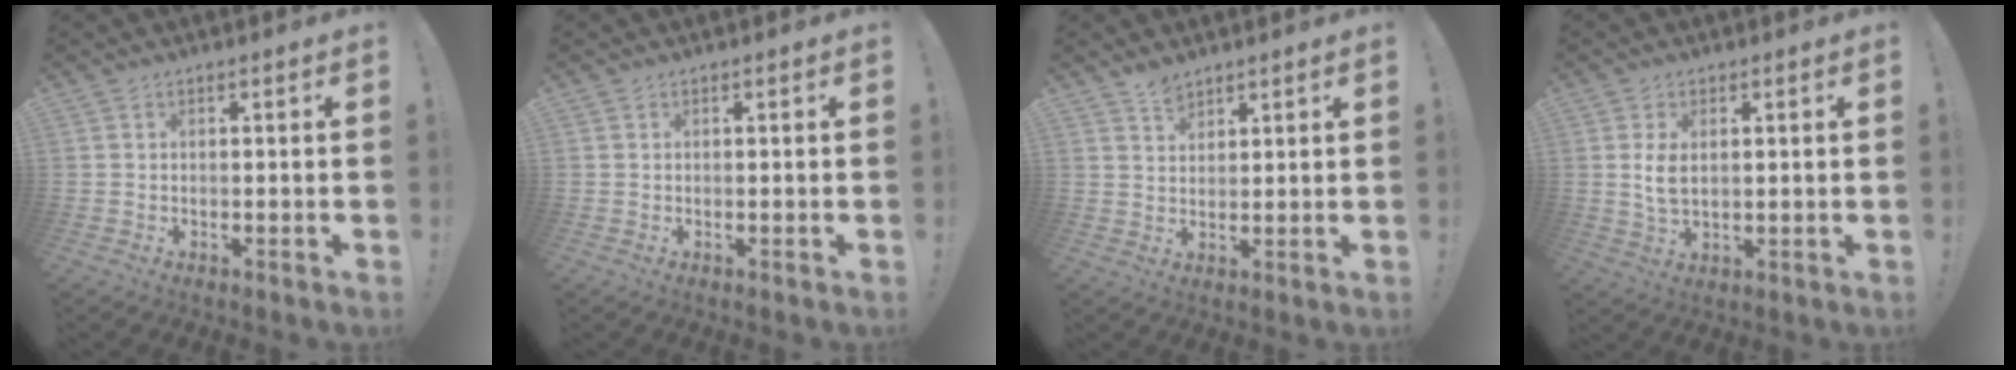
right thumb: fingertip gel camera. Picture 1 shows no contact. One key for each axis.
{"total": 0.0}
{"total": 3.9, "fx": 3.4, "fy": 1.6, "fz": 1.1, "tx": -0.004, "ty": -0.025, "tz": 0.061}
{"total": 5.2, "fx": 1.1, "fy": 2.8, "fz": 4.2, "tx": -0.074, "ty": -0.008, "tz": 0.013}